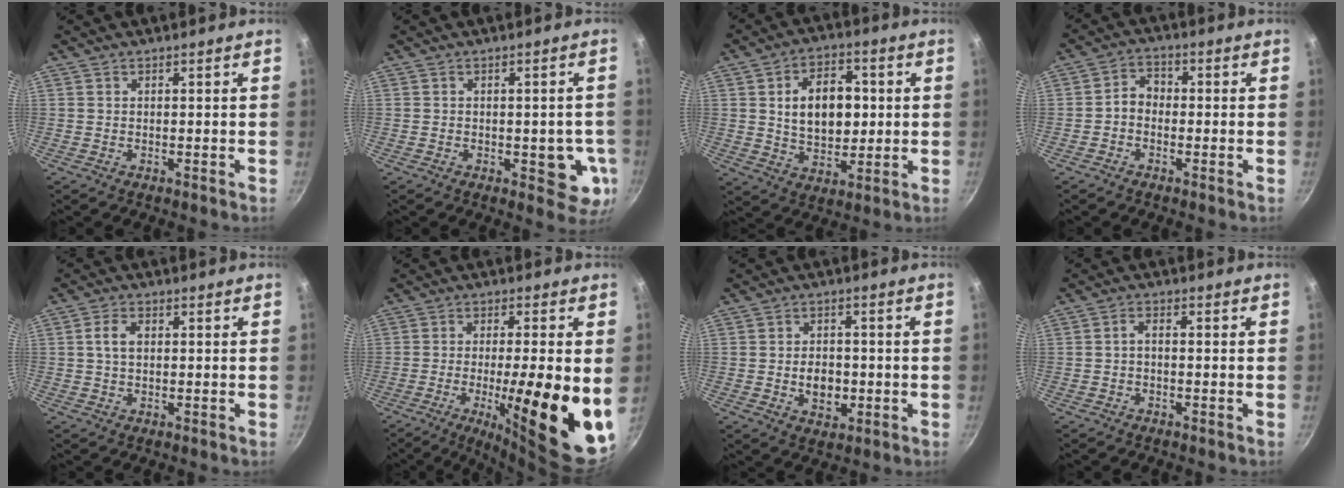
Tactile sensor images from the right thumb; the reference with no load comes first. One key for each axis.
{"total": 7.4, "fx": -1.6, "fy": 3.8, "fz": 6.1, "tx": -0.040, "ty": -0.006, "tz": -0.020}
{"total": 12.9, "fx": 1.7, "fy": 8.6, "fz": 9.5, "tx": -0.115, "ty": -0.001, "tz": 0.030}
{"total": 3.8, "fx": -1.0, "fy": 3.0, "fz": 2.1, "tx": -0.023, "ty": 0.021, "tz": -0.030}
{"total": 3.5, "fx": 0.4, "fy": 2.2, "fz": 2.7, "tx": -0.044, "ty": 0.006, "tz": 0.006}
{"total": 20.0, "fx": -3.6, "fy": 4.7, "fz": 19.1, "tx": -0.262, "ty": -0.014, "tz": -0.051}
{"total": 6.4, "fx": -1.1, "fy": 4.5, "fz": 4.4, "tx": -0.047, "ty": 0.005, "tz": -0.015}
{"total": 1.9, "fx": -0.6, "fy": 1.0, "fz": 1.5, "tx": -0.029, "ty": 0.014, "tz": -0.014}